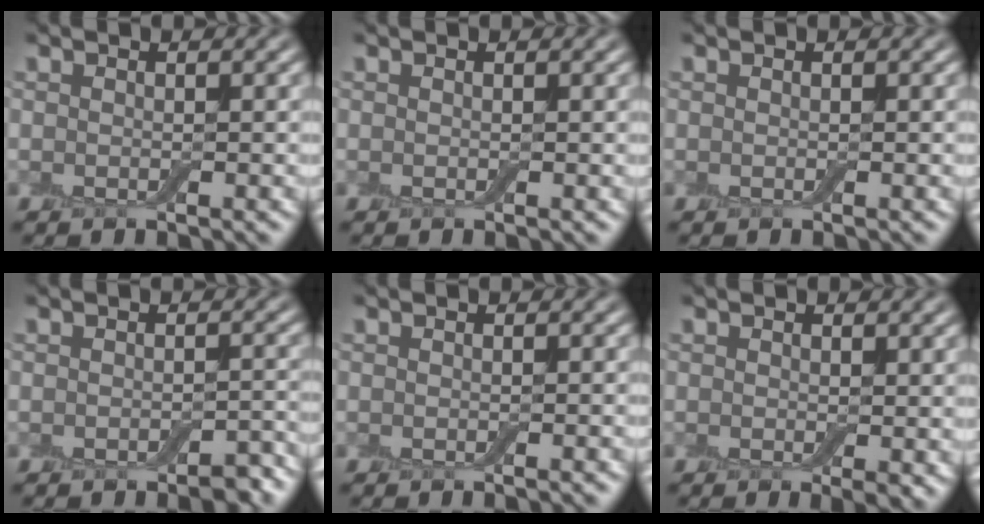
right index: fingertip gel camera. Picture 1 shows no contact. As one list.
[{"total": 0.0}, {"total": 0.0}, {"total": 1.9, "force": [-1.2, 0.8, 1.3], "torque": [-0.017, 0.002, -0.015]}, {"total": 0.5, "force": [-0.3, 0.0, 0.4], "torque": [-0.003, 0.001, -0.005]}, {"total": 1.4, "force": [0.0, 0.3, 1.3], "torque": [-0.014, -0.008, -0.002]}]